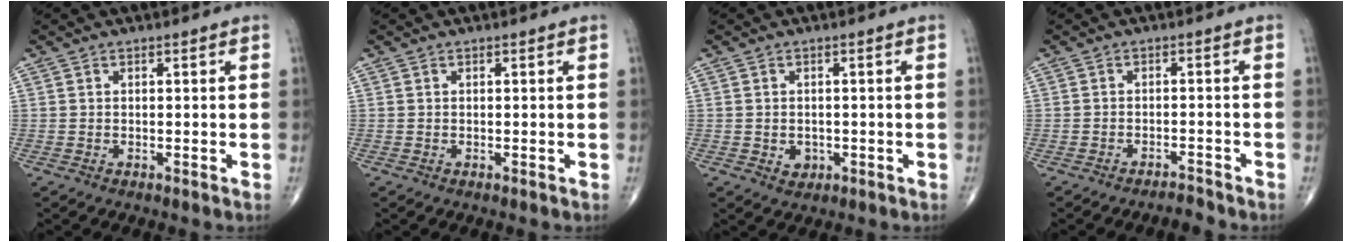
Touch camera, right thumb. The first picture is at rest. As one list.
[{"total": 0.0}, {"total": 2.3, "force": [-0.5, 2.0, 1.1], "torque": [-0.008, 0.002, 0.001]}, {"total": 2.0, "force": [-2.0, 0.1, 0.0], "torque": [-0.005, 0.008, -0.031]}]